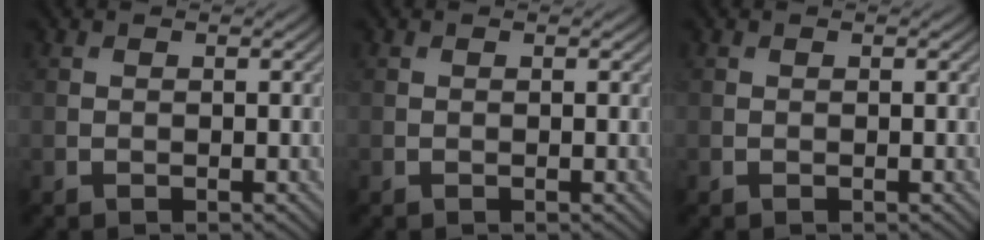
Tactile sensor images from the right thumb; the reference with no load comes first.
{"total": 0.0}
{"total": 0.0}